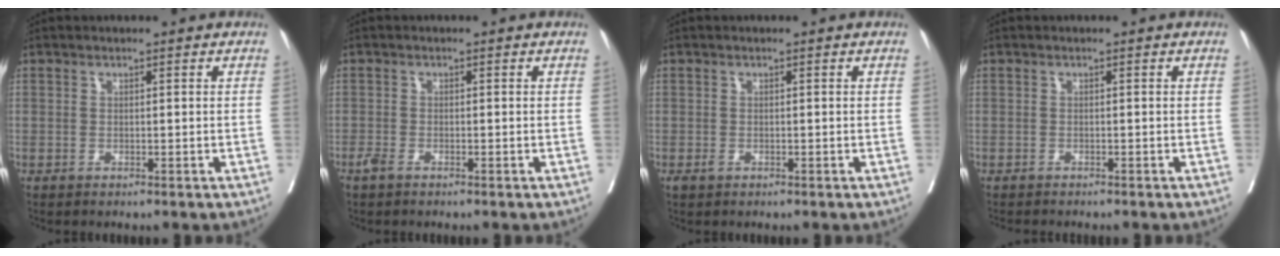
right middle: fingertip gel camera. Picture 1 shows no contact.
{"total": 1.2, "force": [-0.9, 0.3, 0.7], "torque": [-0.021, -0.003, -0.019]}
{"total": 0.7, "force": [-0.4, 0.4, 0.4], "torque": [-0.011, -0.001, -0.004]}
{"total": 3.2, "force": [-2.9, 0.5, 1.3], "torque": [-0.019, -0.006, -0.038]}